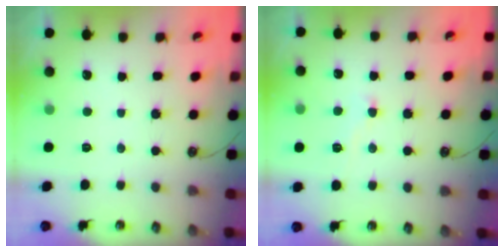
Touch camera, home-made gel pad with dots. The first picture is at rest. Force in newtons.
{"total": 1.9, "press": 1.8, "slide": 0.8}